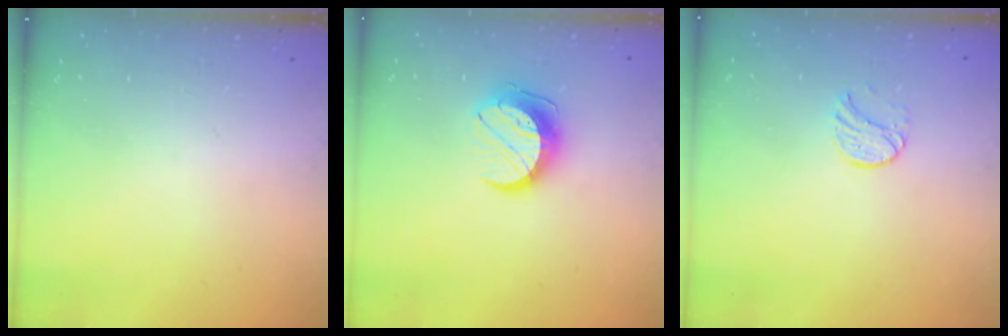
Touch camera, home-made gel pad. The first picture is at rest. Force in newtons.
{"total": 10.5, "press": 10.5, "slide": 0.4}
{"total": 6.5, "press": 6.5, "slide": 0.6}